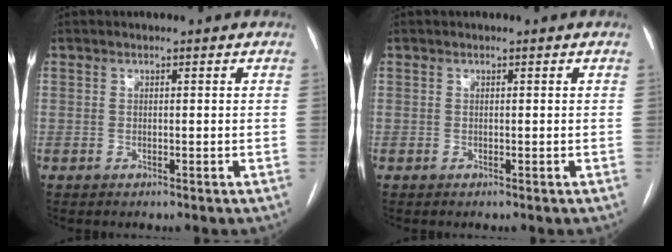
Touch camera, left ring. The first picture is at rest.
{"total": 0.0}